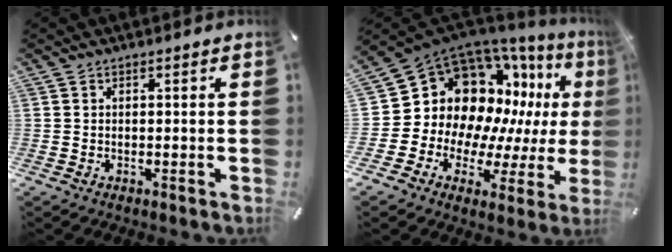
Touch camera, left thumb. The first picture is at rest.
{"total": 16.3, "force": [6.5, 13.1, 7.3], "torque": [-0.126, -0.091, 0.140]}